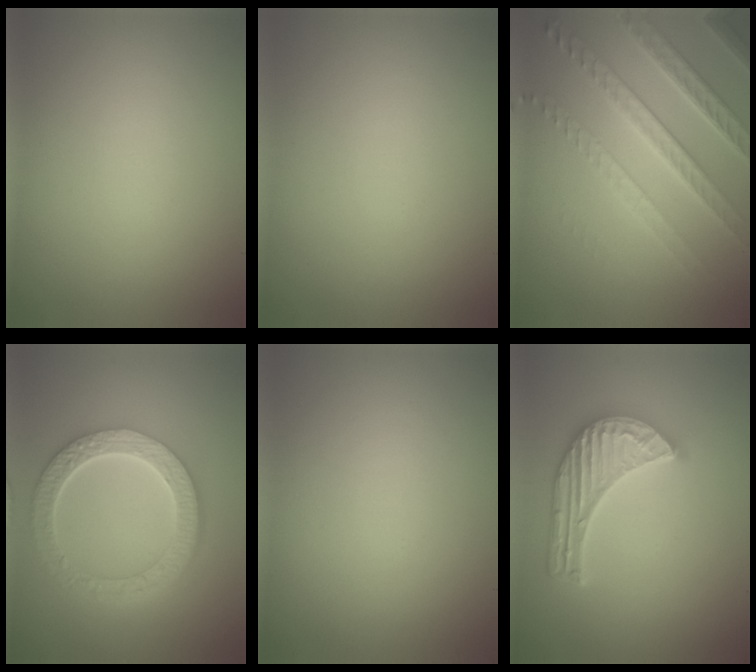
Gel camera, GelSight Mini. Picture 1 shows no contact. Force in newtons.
{"total": 0.0}
{"total": 6.1, "press": 4.6, "slide": 4.0}
{"total": 6.5, "press": 4.9, "slide": 4.3}
{"total": 0.0}
{"total": 5.7, "press": 4.5, "slide": 3.5}